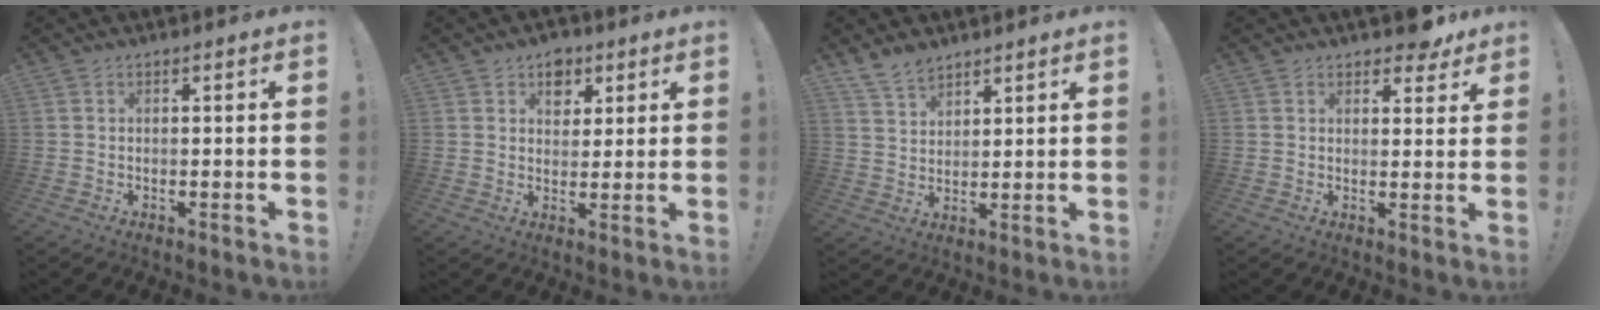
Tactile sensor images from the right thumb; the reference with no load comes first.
{"total": 7.2, "force": [3.6, 5.8, 2.2], "torque": [-0.017, -0.019, 0.067]}
{"total": 8.3, "force": [6.5, 4.8, 1.8], "torque": [-0.031, -0.041, 0.128]}
{"total": 5.2, "force": [4.2, 2.4, 1.7], "torque": [-0.001, -0.030, 0.074]}